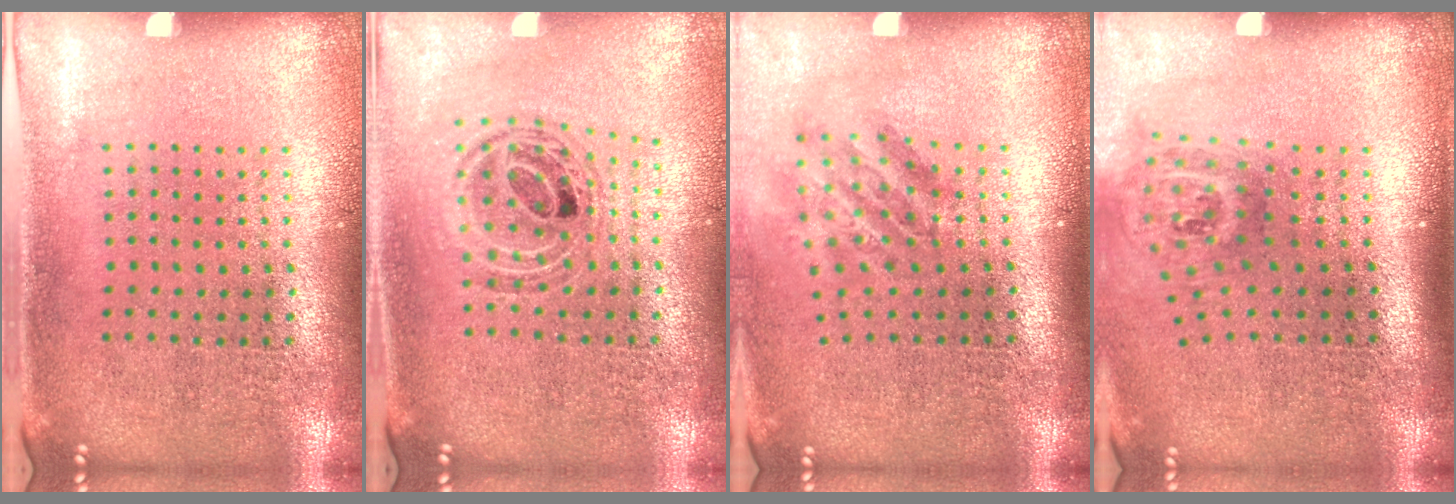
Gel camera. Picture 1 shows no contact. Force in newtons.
{"total": 0.7, "press": 0.7, "slide": 0.2}
{"total": 1.8, "press": 1.2, "slide": 1.4}
{"total": 1.9, "press": 1.2, "slide": 1.4}